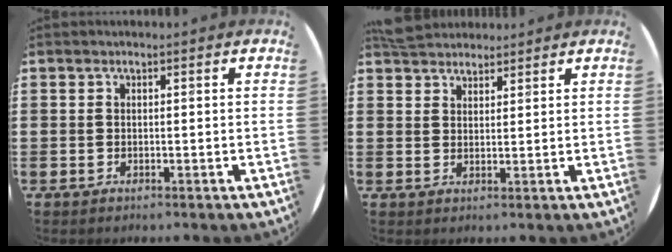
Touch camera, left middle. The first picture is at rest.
{"total": 3.6, "force": [3.5, 1.0, 0.2], "torque": [-0.005, -0.006, 0.067]}